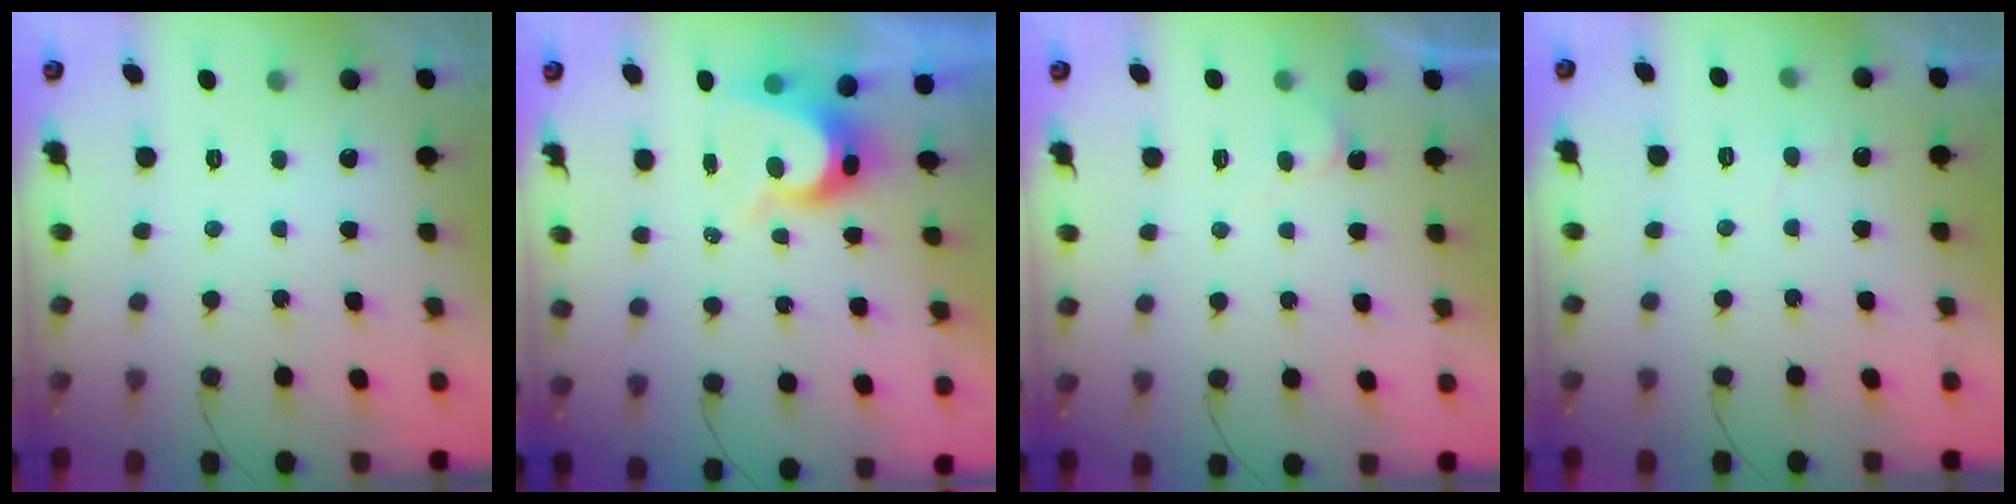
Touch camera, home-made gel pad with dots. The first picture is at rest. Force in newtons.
{"total": 8.3, "press": 8.2, "slide": 0.8}
{"total": 4.2, "press": 4.2, "slide": 0.4}
{"total": 4.7, "press": 4.7, "slide": 0.4}